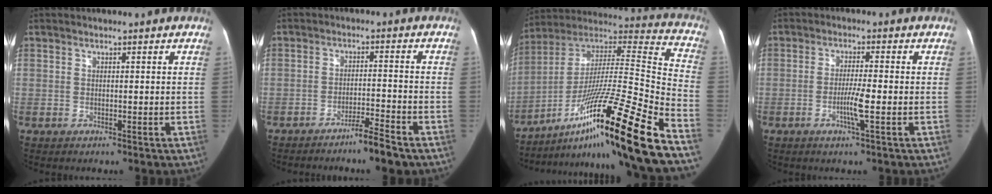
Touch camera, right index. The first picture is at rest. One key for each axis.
{"total": 4.9, "fx": -3.9, "fy": 0.0, "fz": 3.0, "tx": -0.048, "ty": -0.004, "tz": -0.069}
{"total": 29.7, "fx": -18.4, "fy": -0.3, "fz": 23.3, "tx": -0.321, "ty": 0.004, "tz": -0.317}
{"total": 4.5, "fx": -1.5, "fy": 0.0, "fz": 4.3, "tx": -0.083, "ty": -0.005, "tz": -0.028}